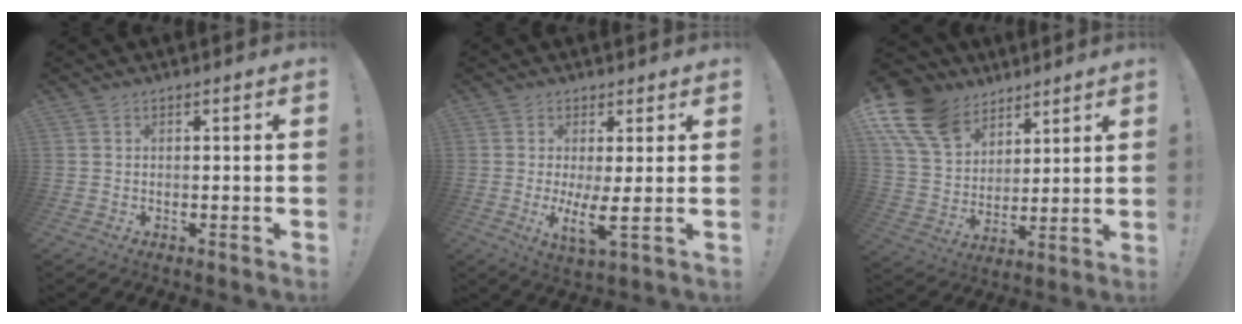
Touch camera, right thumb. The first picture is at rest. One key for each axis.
{"total": 6.9, "fx": 0.3, "fy": 0.7, "fz": 6.8, "tx": -0.109, "ty": -0.030, "tz": 0.005}
{"total": 16.7, "fx": 10.4, "fy": 10.9, "fz": 7.3, "tx": -0.150, "ty": -0.054, "tz": 0.205}